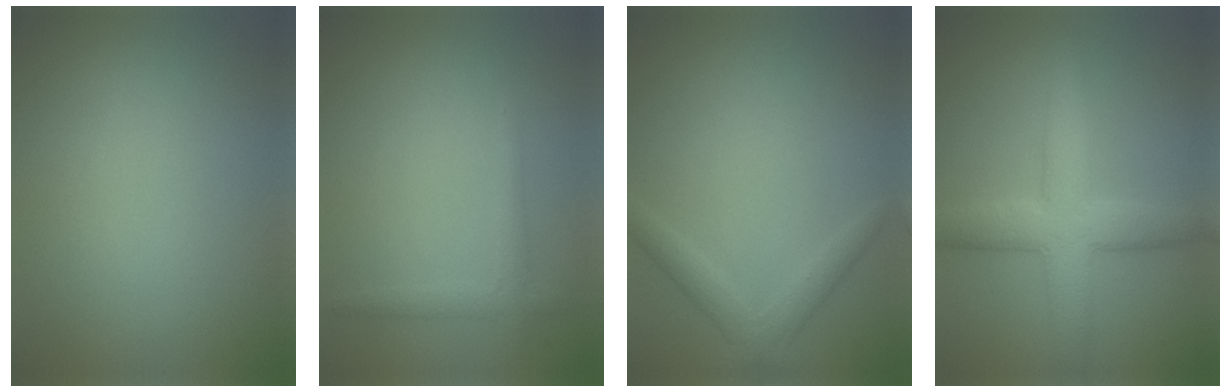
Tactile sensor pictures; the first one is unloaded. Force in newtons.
{"total": 1.6, "press": 1.6, "slide": 0.1}
{"total": 2.3, "press": 2.3, "slide": 0.2}
{"total": 5.9, "press": 5.9, "slide": 0.1}